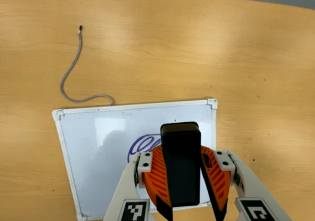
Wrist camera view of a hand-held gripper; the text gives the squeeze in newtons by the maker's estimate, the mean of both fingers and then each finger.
{"total": 10.8, "left": 11.2, "right": 10.4}